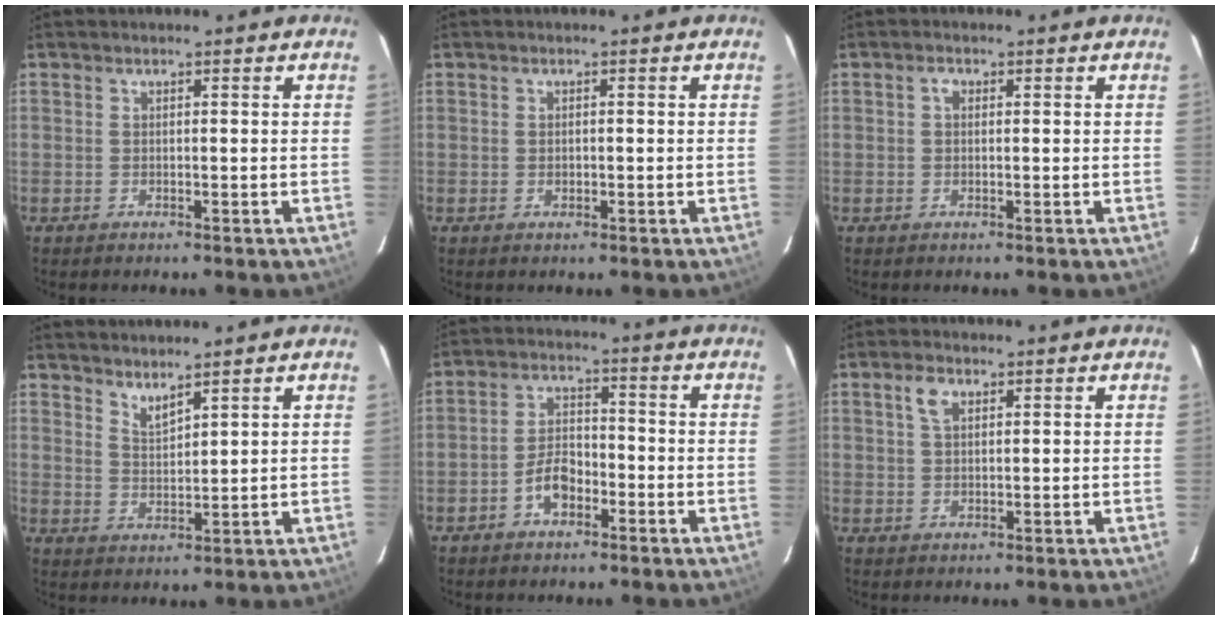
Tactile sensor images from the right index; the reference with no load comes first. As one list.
[{"total": 0.7, "force": [-0.2, 0.6, 0.3], "torque": [-0.004, 0.000, -0.002]}, {"total": 1.2, "force": [0.2, 0.9, 0.7], "torque": [-0.012, 0.007, 0.000]}, {"total": 3.5, "force": [3.1, 0.5, 1.5], "torque": [-0.027, -0.006, 0.055]}, {"total": 5.7, "force": [-3.1, 3.3, 3.5], "torque": [-0.071, 0.017, -0.052]}, {"total": 2.9, "force": [1.3, 1.7, 2.0], "torque": [-0.037, 0.008, 0.023]}]